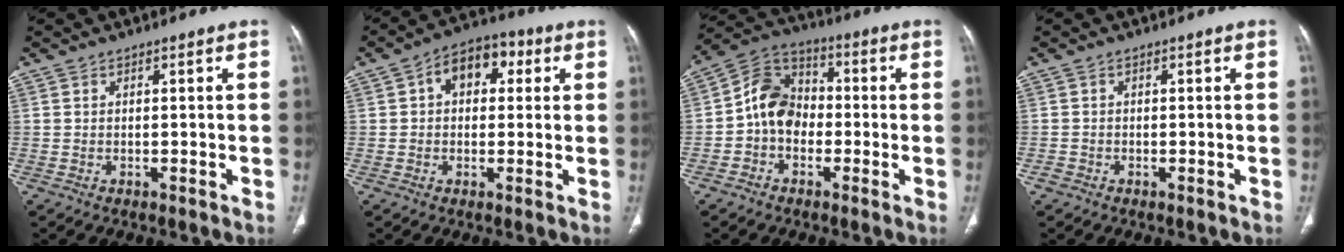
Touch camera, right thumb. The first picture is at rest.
{"total": 8.8, "force": [2.3, 6.1, 6.0], "torque": [-0.057, 0.019, 0.027]}
{"total": 9.9, "force": [-1.6, 7.9, 5.8], "torque": [-0.082, 0.038, -0.045]}
{"total": 0.9, "force": [-0.6, 0.7, 0.1], "torque": [-0.001, 0.001, -0.015]}